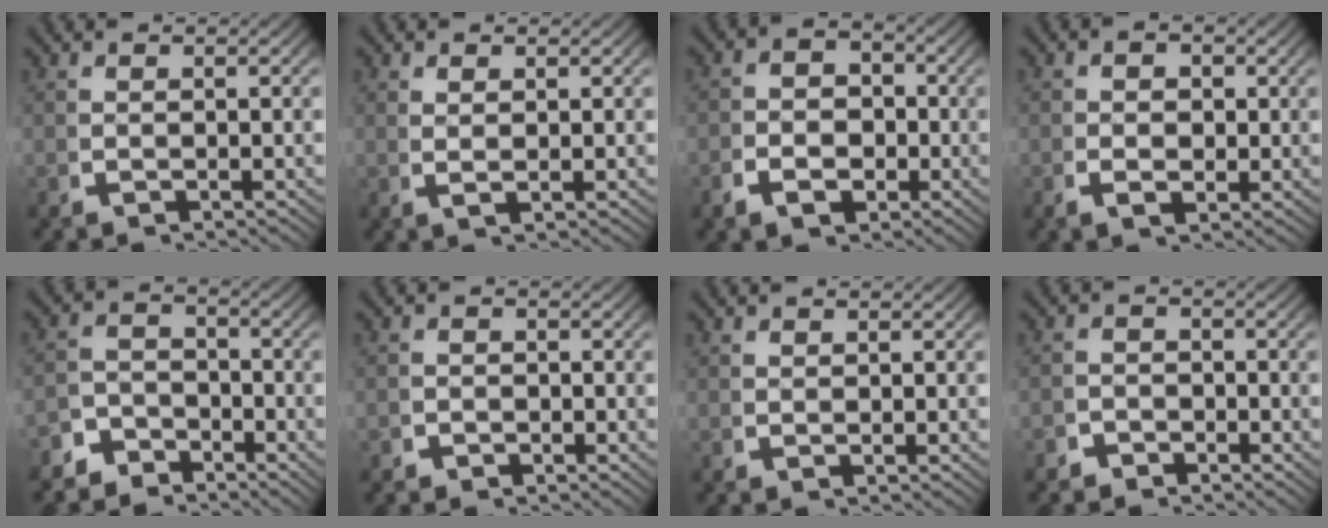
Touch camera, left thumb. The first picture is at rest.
{"total": 1.1, "force": [0.8, -0.1, 0.8], "torque": [-0.022, -0.005, 0.021]}
{"total": 4.2, "force": [-0.8, 3.3, 2.5], "torque": [-0.038, -0.010, -0.013]}
{"total": 2.4, "force": [-0.1, 1.7, 1.7], "torque": [-0.029, -0.010, 0.003]}
{"total": 4.0, "force": [-3.3, 2.2, 0.6], "torque": [0.006, -0.016, -0.058]}
{"total": 1.1, "force": [-0.8, 0.7, 0.0], "torque": [0.005, -0.008, -0.016]}
{"total": 0.5, "force": [0.5, -0.1, 0.0], "torque": [0.000, -0.002, 0.015]}
{"total": 2.1, "force": [-1.9, 1.0, 0.0], "torque": [0.006, -0.013, -0.033]}